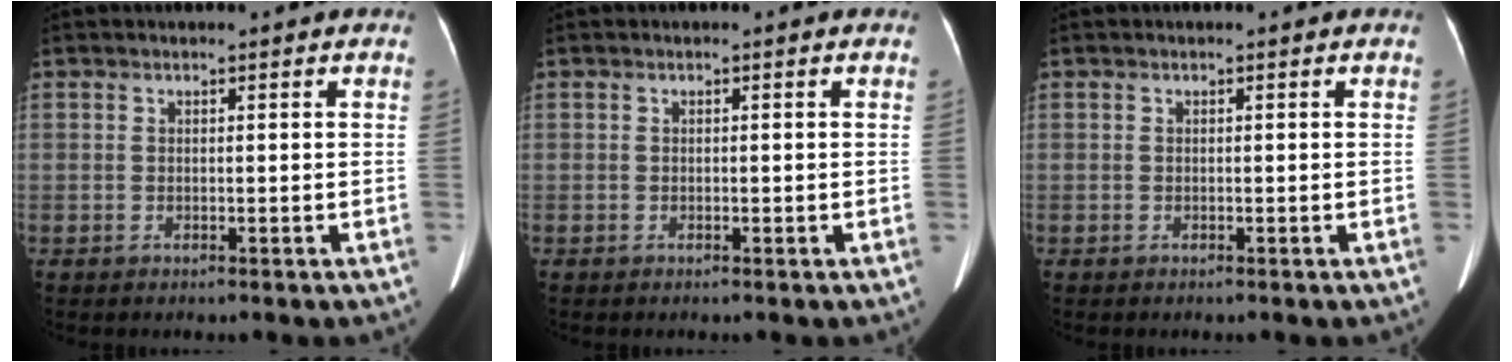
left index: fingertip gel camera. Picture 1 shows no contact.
{"total": 0.0}
{"total": 0.0}